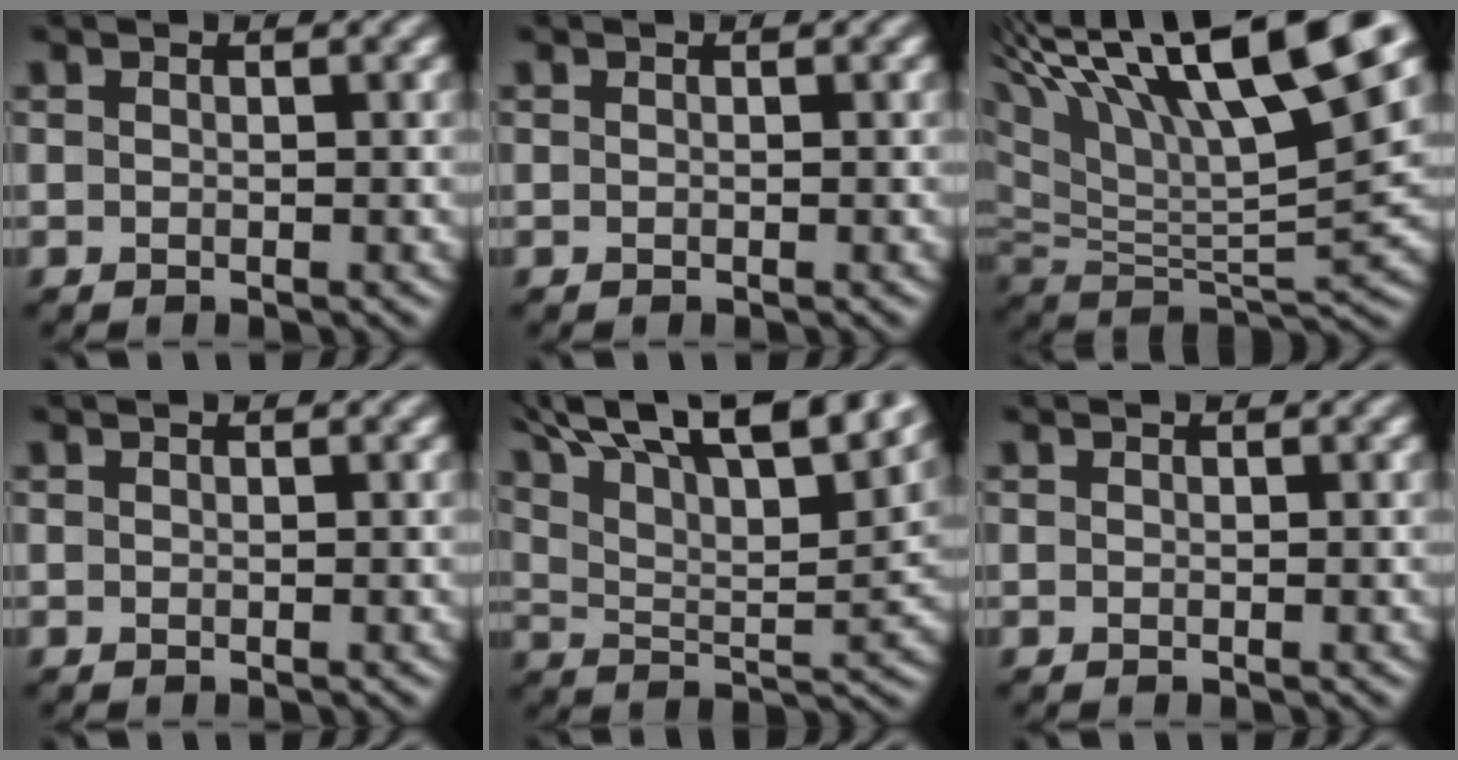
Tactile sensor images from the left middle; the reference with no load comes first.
{"total": 0.0}
{"total": 15.2, "force": [8.7, 4.0, 11.7], "torque": [-0.226, 0.028, 0.152]}
{"total": 0.0}
{"total": 16.6, "force": [11.3, 6.0, 10.7], "torque": [-0.187, 0.048, 0.165]}
{"total": 0.0}